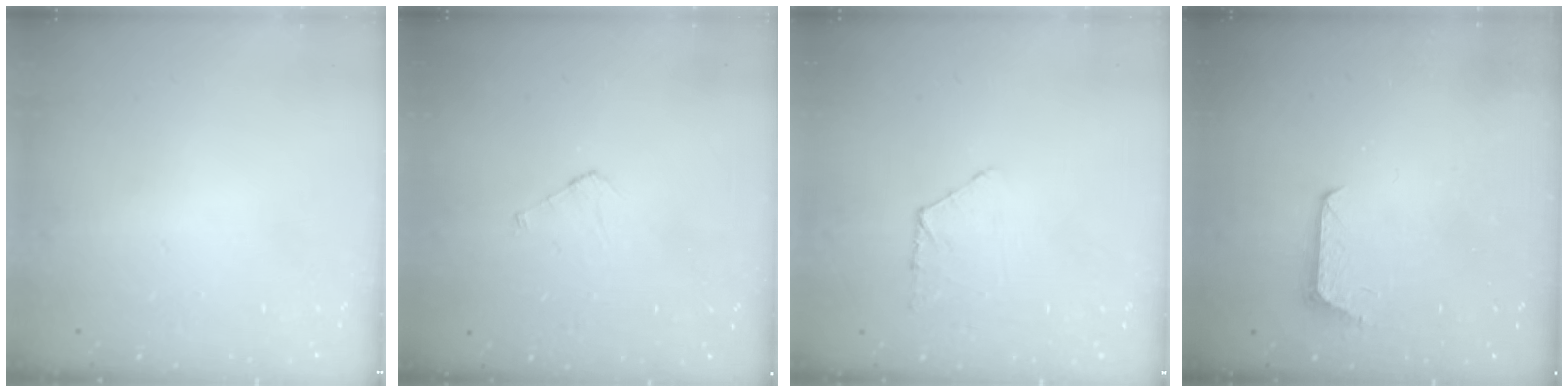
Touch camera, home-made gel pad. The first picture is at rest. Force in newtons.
{"total": 3.9, "press": 3.8, "slide": 0.3}
{"total": 5.5, "press": 5.5, "slide": 0.6}
{"total": 5.9, "press": 5.9, "slide": 0.5}